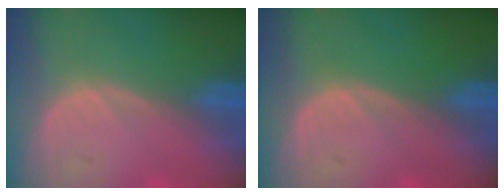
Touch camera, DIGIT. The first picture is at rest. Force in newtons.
{"total": 0.0}